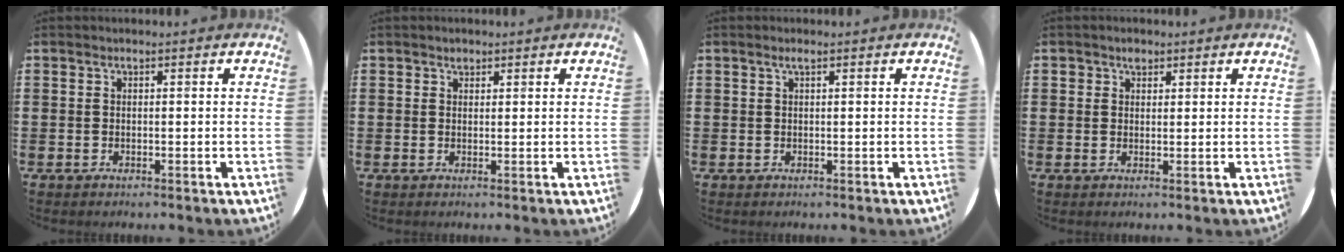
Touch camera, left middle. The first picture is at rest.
{"total": 0.8, "force": [0.7, 0.5, 0.1], "torque": [0.006, -0.001, 0.012]}
{"total": 0.7, "force": [0.4, 0.0, 0.6], "torque": [-0.011, 0.001, 0.007]}
{"total": 1.5, "force": [1.1, 1.0, 0.3], "torque": [0.010, -0.002, 0.018]}